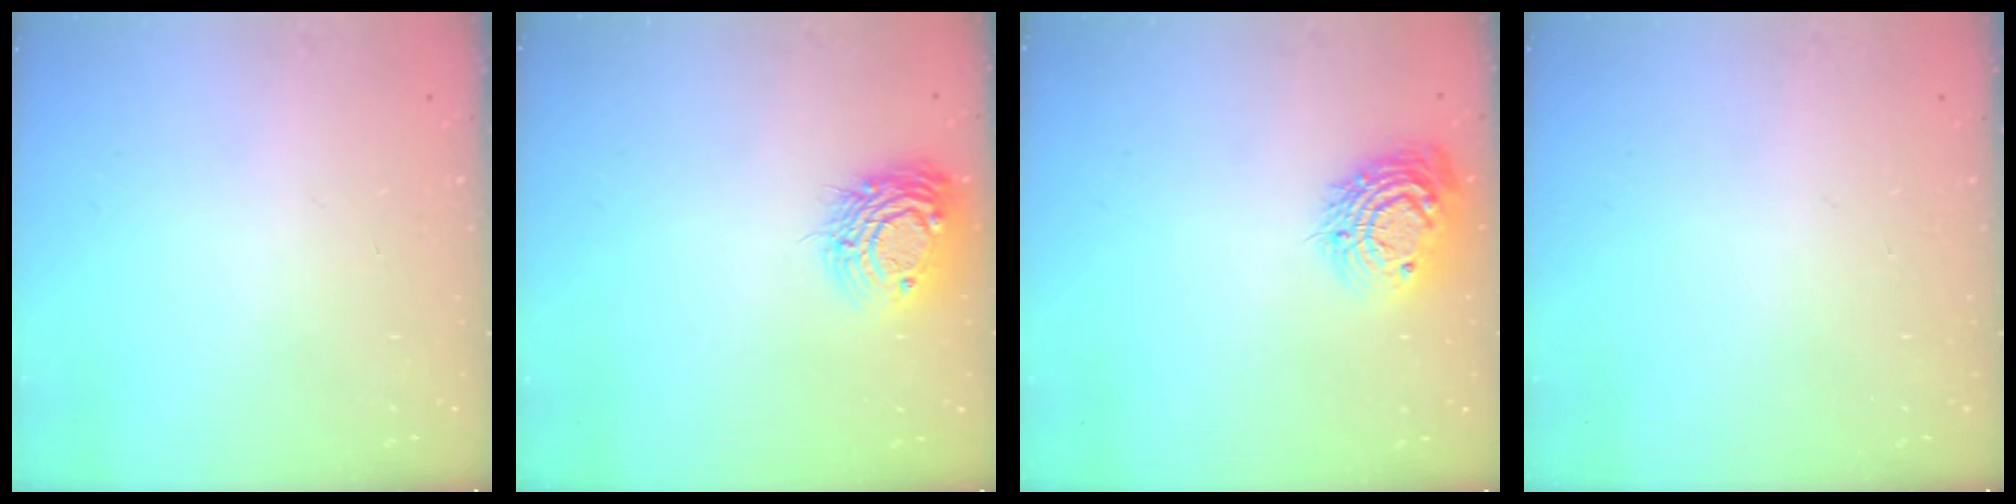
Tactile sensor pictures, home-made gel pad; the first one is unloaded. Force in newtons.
{"total": 11.7, "press": 11.7, "slide": 0.9}
{"total": 13.2, "press": 13.2, "slide": 0.8}
{"total": 0.0}